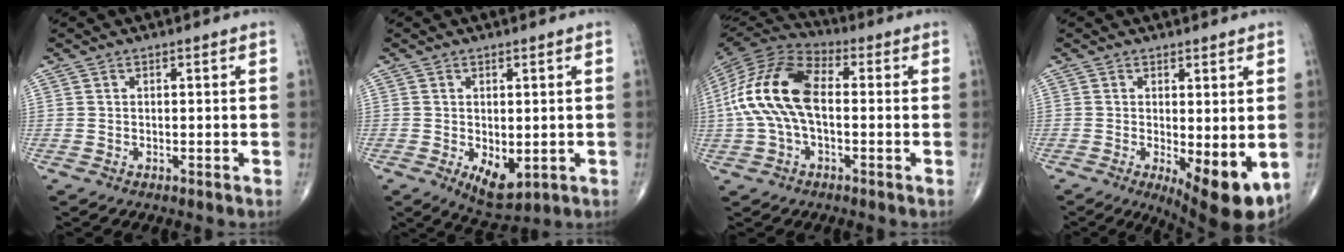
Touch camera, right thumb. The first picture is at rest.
{"total": 6.1, "force": [-1.3, 3.2, 5.1], "torque": [-0.068, -0.014, -0.007]}
{"total": 16.2, "force": [0.2, 8.9, 13.6], "torque": [-0.281, 0.035, -0.007]}
{"total": 9.6, "force": [-1.9, 3.2, 8.9], "torque": [-0.116, -0.023, -0.017]}